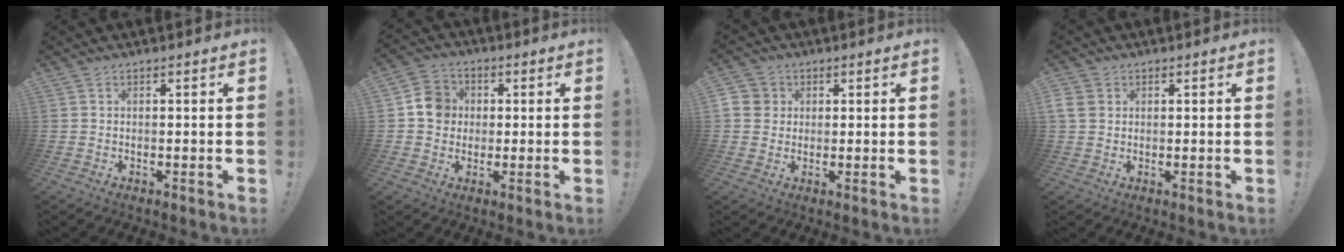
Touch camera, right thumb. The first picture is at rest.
{"total": 8.3, "force": [1.0, 7.7, 3.0], "torque": [-0.035, 0.008, 0.023]}
{"total": 4.7, "force": [0.9, 4.5, 1.2], "torque": [-0.022, 0.006, 0.020]}
{"total": 4.6, "force": [1.1, 4.2, 1.5], "torque": [-0.032, 0.004, 0.022]}